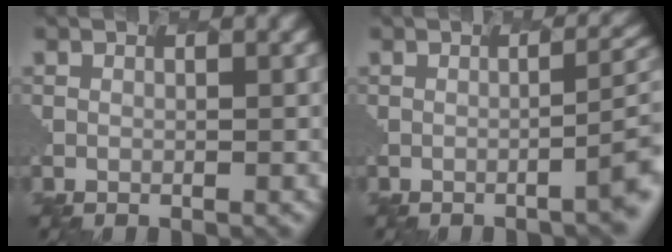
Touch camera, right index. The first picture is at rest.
{"total": 4.7, "force": [-0.7, 1.4, 4.5], "torque": [-0.041, 0.003, -0.013]}